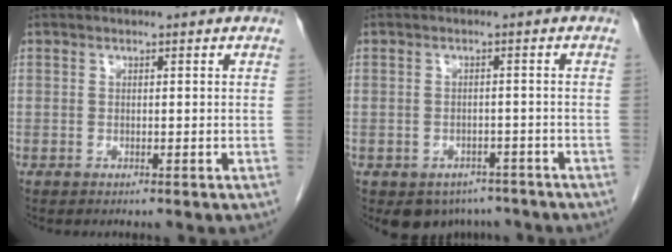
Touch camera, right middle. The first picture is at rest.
{"total": 5.5, "force": [-4.3, 3.3, 0.9], "torque": [0.000, 0.007, -0.055]}